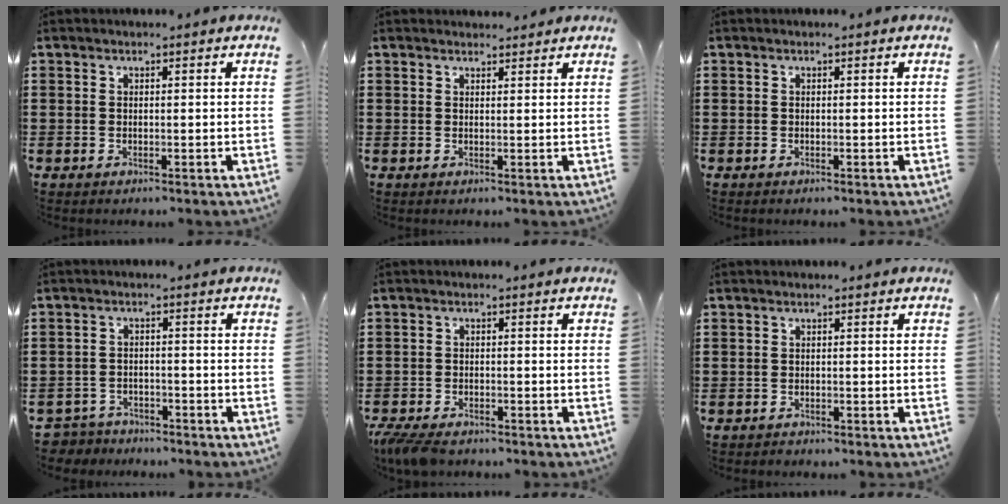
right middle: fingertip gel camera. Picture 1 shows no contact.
{"total": 1.3, "force": [1.2, 0.3, 0.1], "torque": [0.003, 0.000, 0.022]}
{"total": 0.0}
{"total": 3.3, "force": [-3.2, 0.6, -0.3], "torque": [-0.011, -0.004, -0.072]}
{"total": 3.0, "force": [-2.7, 0.7, 1.1], "torque": [-0.042, -0.005, -0.061]}
{"total": 0.6, "force": [-0.6, 0.2, -0.1], "torque": [0.001, 0.001, -0.014]}